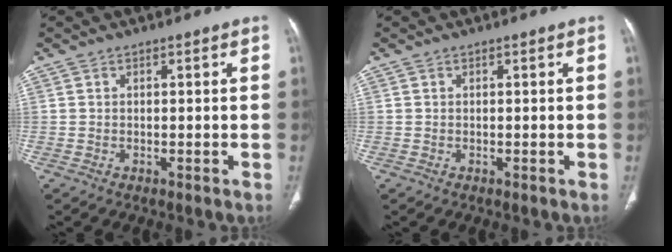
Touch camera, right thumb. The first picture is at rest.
{"total": 0.0}